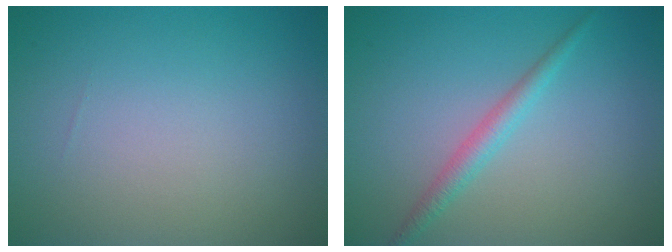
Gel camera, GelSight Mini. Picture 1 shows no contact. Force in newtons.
{"total": 1.9, "press": 1.9, "slide": 0.0}